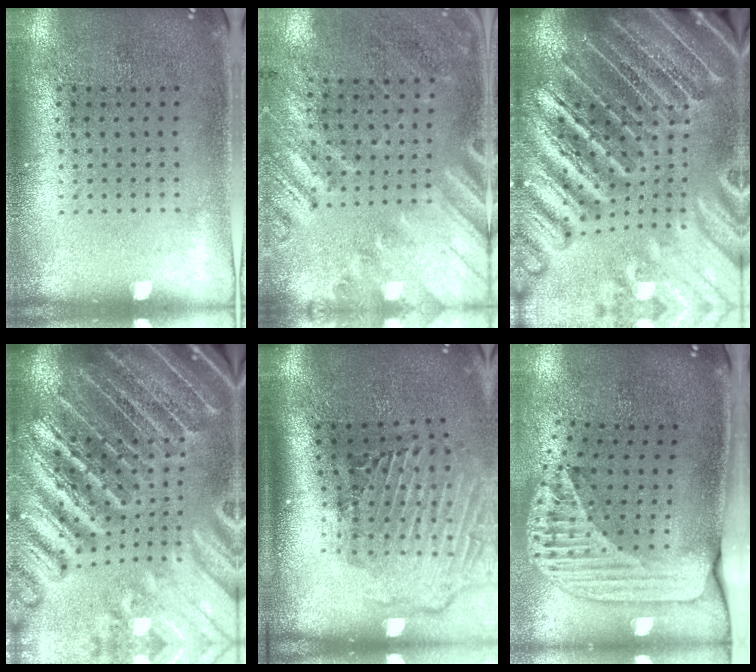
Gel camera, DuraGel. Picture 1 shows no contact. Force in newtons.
{"total": 2.5, "press": 1.8, "slide": 1.7}
{"total": 4.8, "press": 4.4, "slide": 2.0}
{"total": 5.3, "press": 4.7, "slide": 2.5}
{"total": 2.9, "press": 2.0, "slide": 2.1}
{"total": 2.6, "press": 1.8, "slide": 1.9}